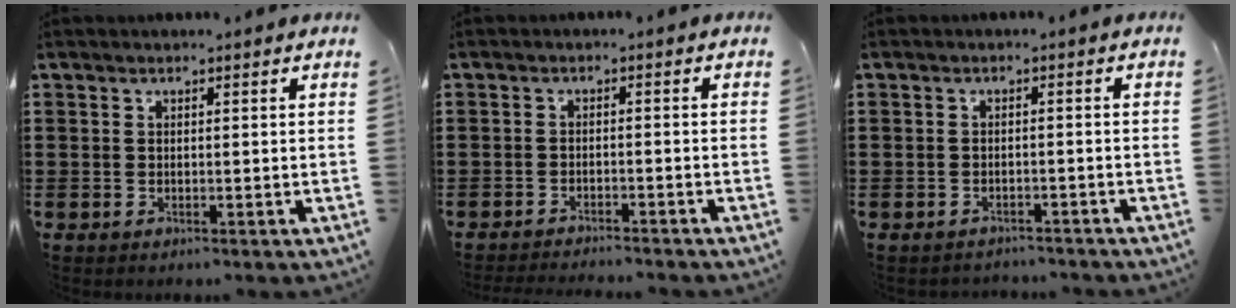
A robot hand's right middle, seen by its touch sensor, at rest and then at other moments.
{"total": 1.9, "force": [-1.9, -0.1, 0.2], "torque": [-0.007, 0.000, -0.039]}
{"total": 1.4, "force": [-1.3, 0.2, -0.1], "torque": [-0.003, 0.001, -0.030]}